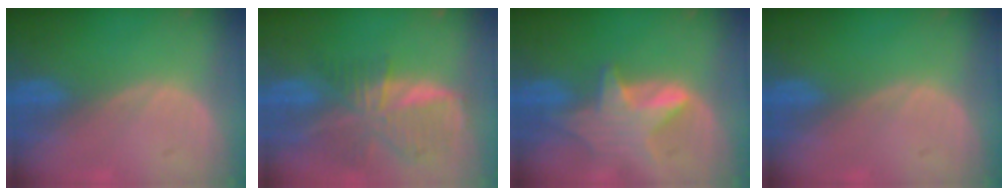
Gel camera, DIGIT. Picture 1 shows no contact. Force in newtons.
{"total": 9.1, "press": 8.0, "slide": 4.5}
{"total": 6.3, "press": 6.2, "slide": 0.8}
{"total": 0.0}